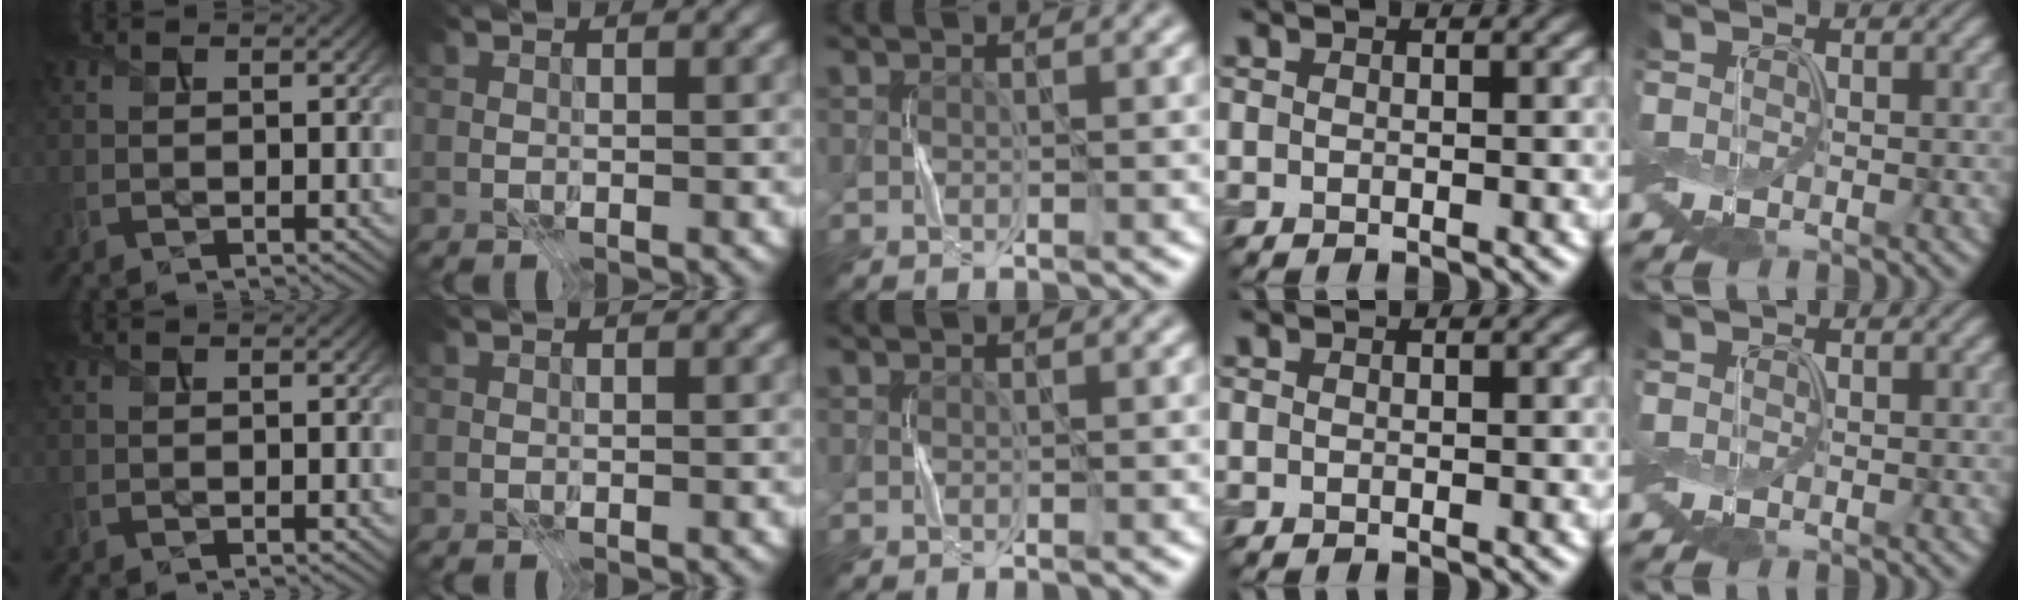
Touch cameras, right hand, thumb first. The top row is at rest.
{}